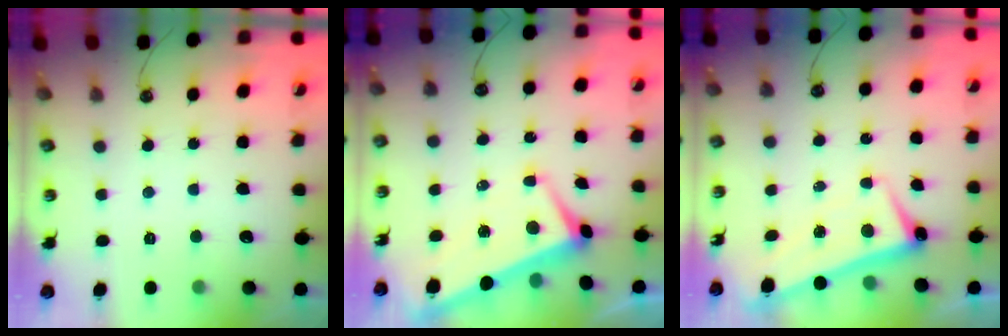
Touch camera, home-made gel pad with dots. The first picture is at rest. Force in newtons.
{"total": 1.7, "press": 1.4, "slide": 1.0}
{"total": 2.7, "press": 2.6, "slide": 0.8}